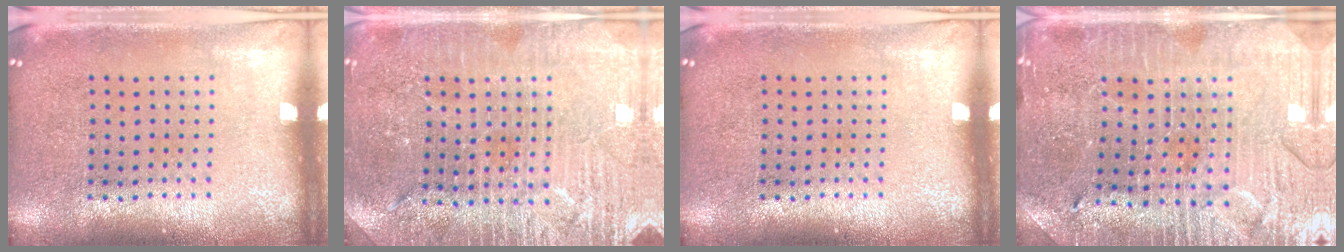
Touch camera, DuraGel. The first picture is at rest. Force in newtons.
{"total": 4.1, "press": 3.9, "slide": 1.2}
{"total": 0.0}
{"total": 3.3, "press": 3.2, "slide": 0.5}